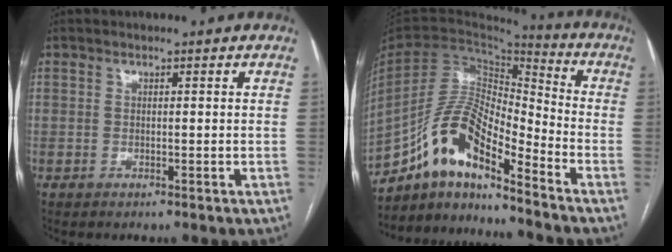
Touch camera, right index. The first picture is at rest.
{"total": 13.9, "force": [-9.9, 3.2, 9.2], "torque": [-0.181, 0.027, -0.177]}